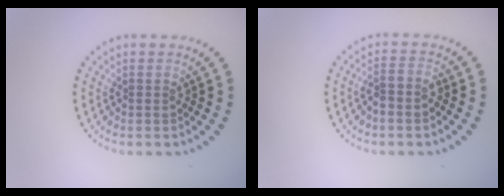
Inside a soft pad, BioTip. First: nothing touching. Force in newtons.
{"total": 2.0, "press": 1.7, "slide": 0.9}